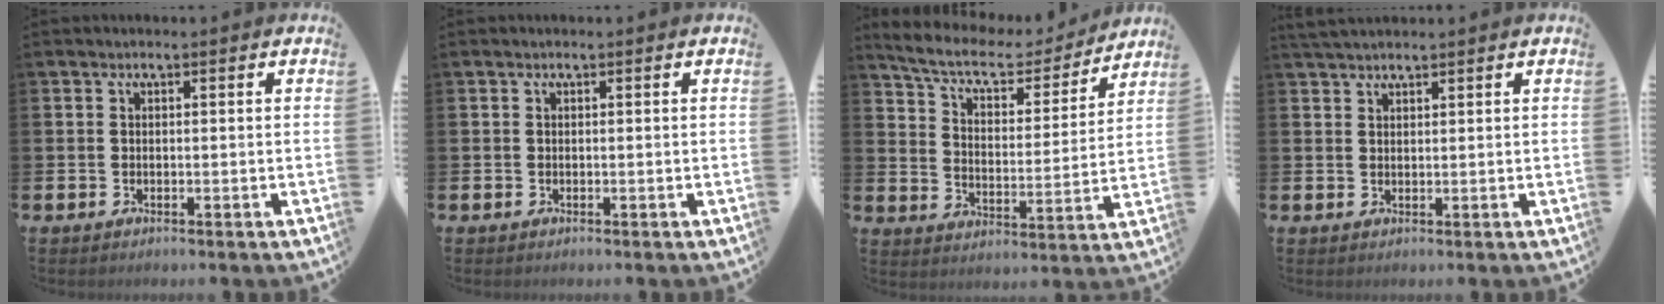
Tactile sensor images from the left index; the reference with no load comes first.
{"total": 0.0}
{"total": 7.9, "force": [7.1, 2.1, 2.7], "torque": [-0.082, -0.051, 0.119]}
{"total": 2.2, "force": [2.1, 0.4, 0.5], "torque": [-0.010, -0.001, 0.039]}